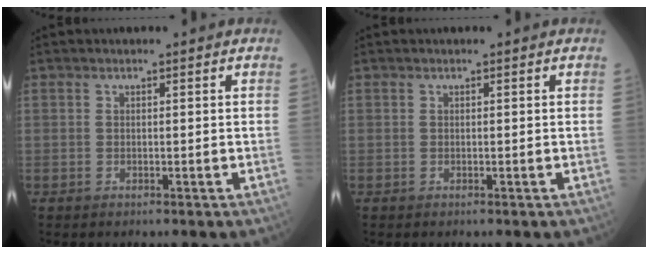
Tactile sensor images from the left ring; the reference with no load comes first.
{"total": 0.0}